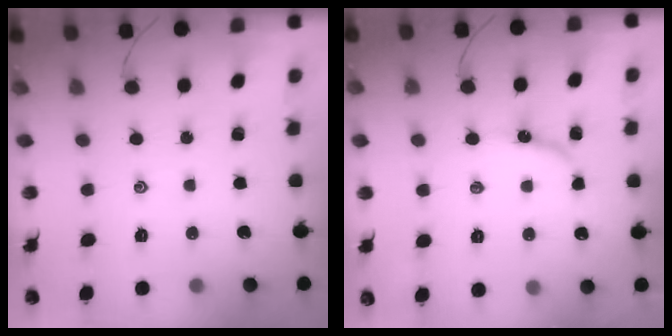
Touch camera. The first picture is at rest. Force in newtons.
{"total": 6.6, "press": 6.6, "slide": 0.7}